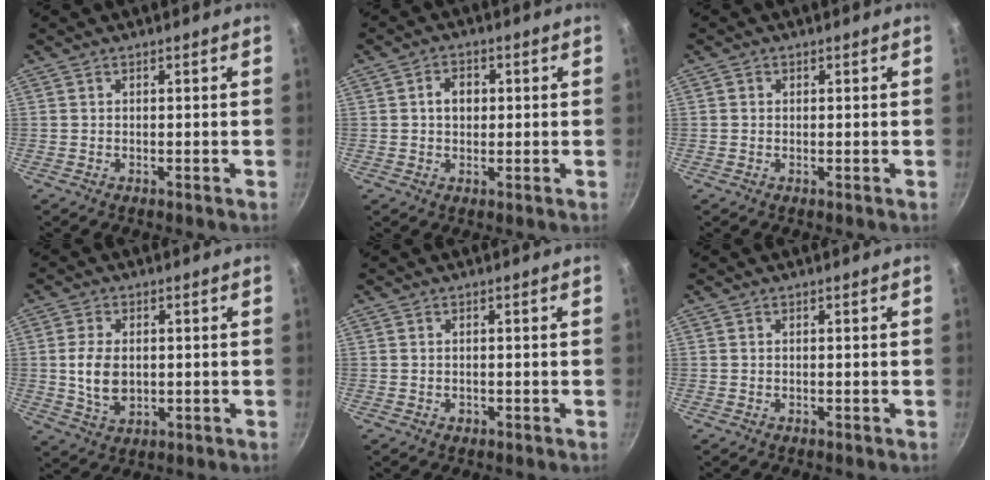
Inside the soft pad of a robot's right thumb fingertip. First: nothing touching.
{"total": 4.1, "force": [0.5, 3.2, 2.5], "torque": [-0.021, 0.008, 0.004]}
{"total": 1.0, "force": [0.2, 0.9, 0.3], "torque": [-0.002, 0.002, 0.000]}
{"total": 7.7, "force": [0.3, 5.1, 5.9], "torque": [-0.107, -0.004, 0.009]}
{"total": 0.8, "force": [-0.2, 0.7, 0.5], "torque": [-0.005, 0.000, -0.004]}
{"total": 0.0}